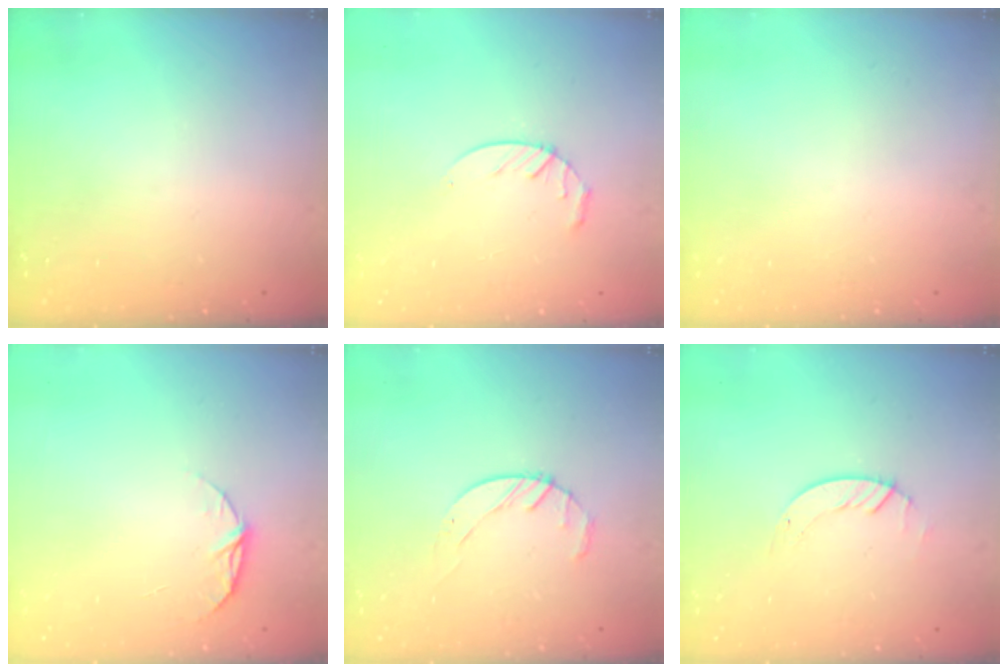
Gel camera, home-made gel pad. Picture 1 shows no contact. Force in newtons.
{"total": 4.2, "press": 4.2, "slide": 0.5}
{"total": 0.0}
{"total": 6.6, "press": 6.5, "slide": 0.6}
{"total": 4.8, "press": 4.7, "slide": 0.6}
{"total": 1.4, "press": 1.4, "slide": 0.2}